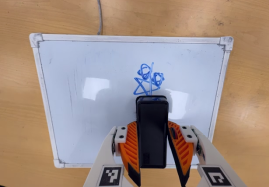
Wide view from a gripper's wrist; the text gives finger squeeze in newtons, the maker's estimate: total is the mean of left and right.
{"total": 5.8, "left": 4.5, "right": 7.1}